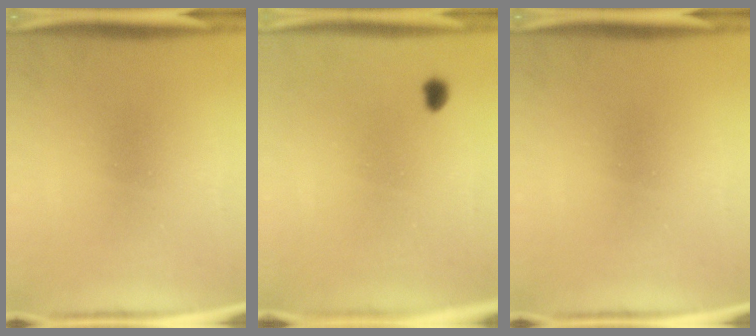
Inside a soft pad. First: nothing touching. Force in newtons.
{"total": 1.3}
{"total": 0.0}